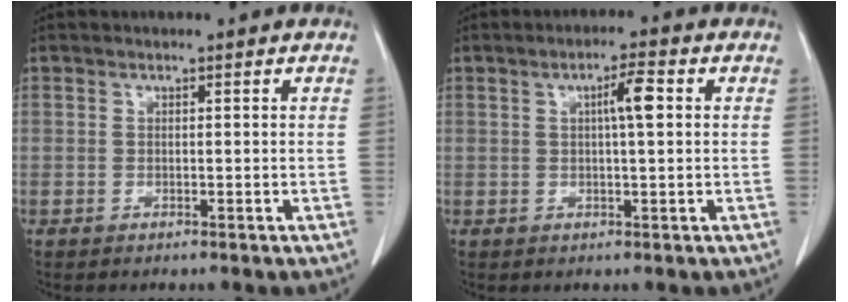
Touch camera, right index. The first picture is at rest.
{"total": 3.9, "force": [0.8, 0.3, 3.8], "torque": [-0.065, 0.005, 0.012]}